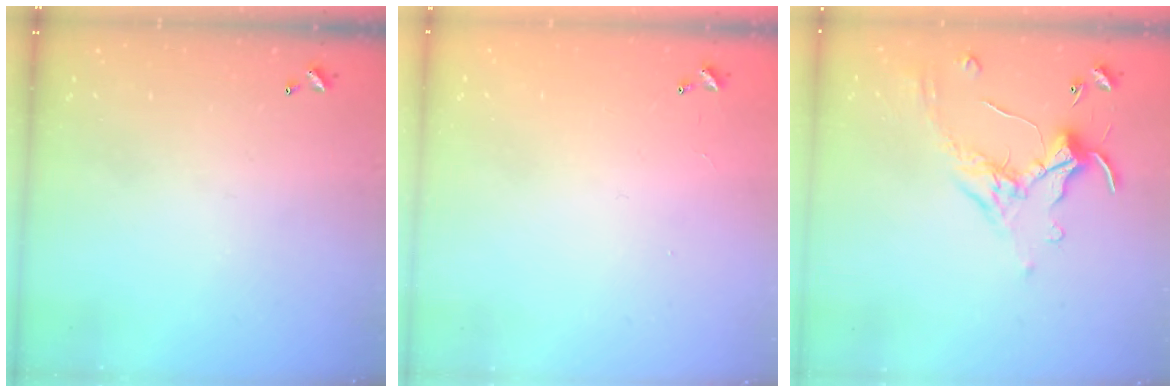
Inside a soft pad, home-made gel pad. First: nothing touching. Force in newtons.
{"total": 11.8, "press": 11.8, "slide": 0.3}
{"total": 1.4, "press": 1.3, "slide": 0.6}